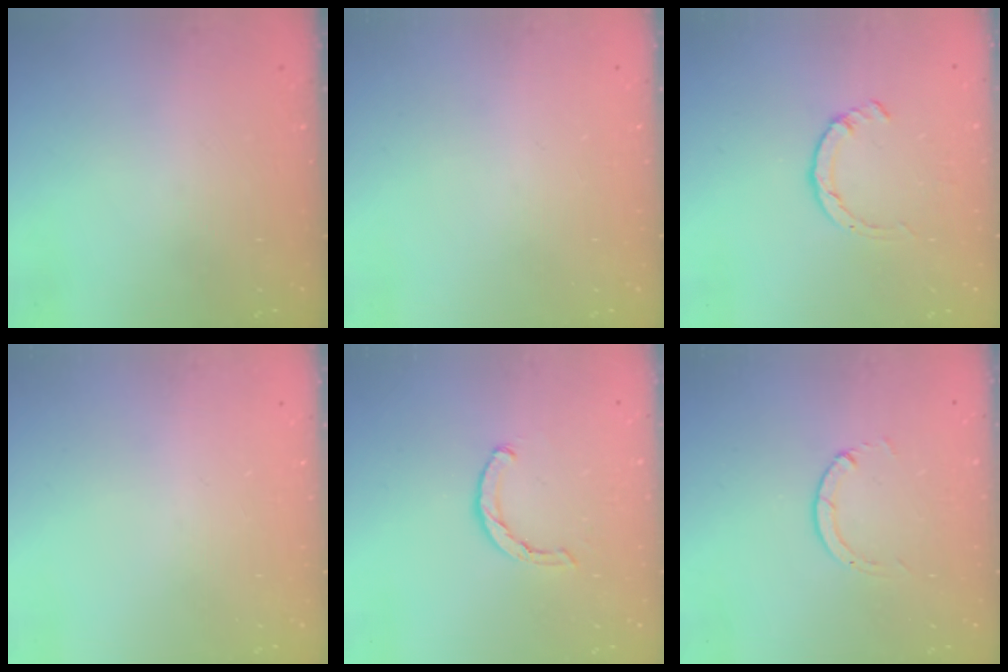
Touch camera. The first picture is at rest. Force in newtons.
{"total": 0.0}
{"total": 1.4, "press": 1.3, "slide": 0.3}
{"total": 0.0}
{"total": 1.4, "press": 1.3, "slide": 0.3}
{"total": 1.3, "press": 1.3, "slide": 0.2}